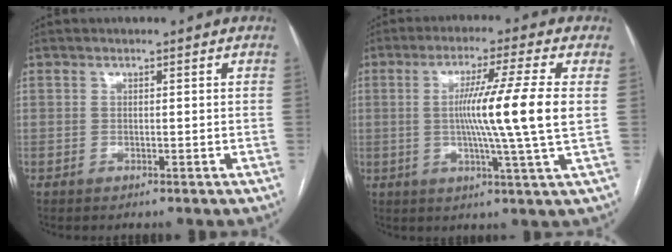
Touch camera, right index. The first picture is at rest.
{"total": 12.1, "force": [0.6, -2.0, 11.9], "torque": [-0.205, -0.009, 0.007]}